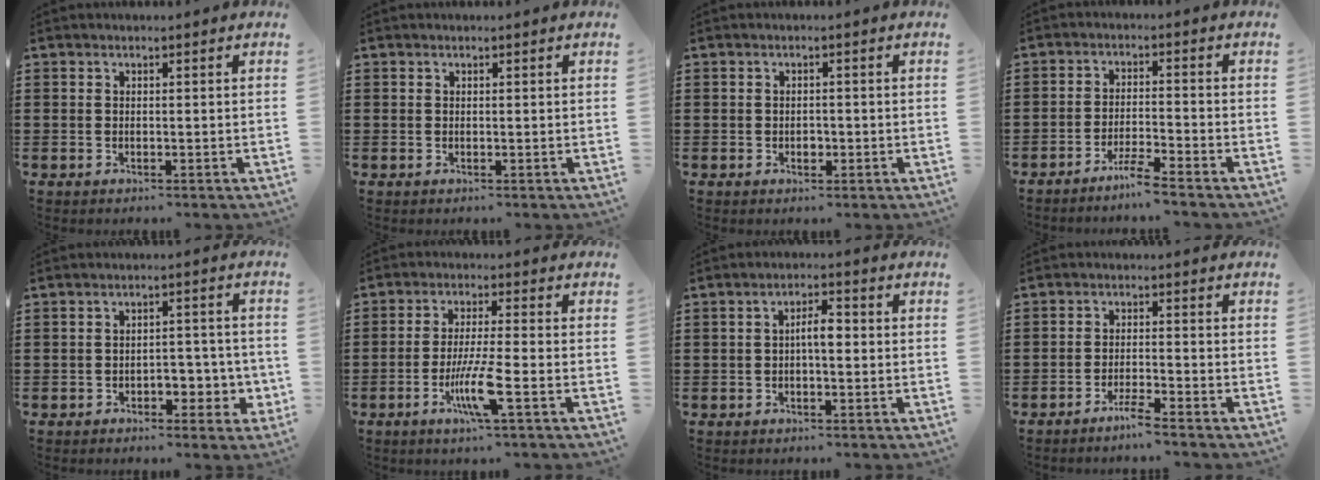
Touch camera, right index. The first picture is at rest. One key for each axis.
{"total": 0.0}
{"total": 1.3, "fx": -0.4, "fy": 0.9, "fz": 0.9, "tx": -0.019, "ty": 0.001, "tz": -0.008}
{"total": 3.9, "fx": -3.5, "fy": -0.5, "fz": 1.4, "tx": -0.040, "ty": -0.007, "tz": -0.073}
{"total": 4.4, "fx": -2.0, "fy": 2.8, "fz": 2.8, "tx": -0.033, "ty": 0.002, "tz": -0.039}
{"total": 7.3, "fx": -2.9, "fy": 0.5, "fz": 6.7, "tx": -0.135, "ty": -0.017, "tz": -0.056}
{"total": 3.4, "fx": -0.2, "fy": 1.1, "fz": 3.2, "tx": -0.059, "ty": 0.007, "tz": -0.006}
{"total": 2.9, "fx": -2.6, "fy": -0.3, "fz": 1.3, "tx": -0.030, "ty": -0.001, "tz": -0.051}